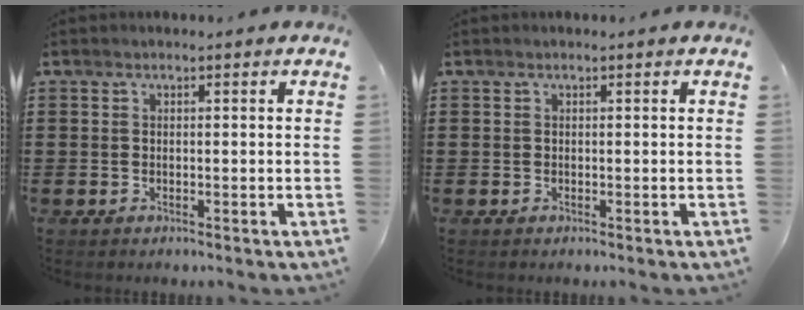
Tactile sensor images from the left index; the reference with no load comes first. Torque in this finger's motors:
{"motor_torque": [-0.20, 0.30, 0.00, -0.01]}